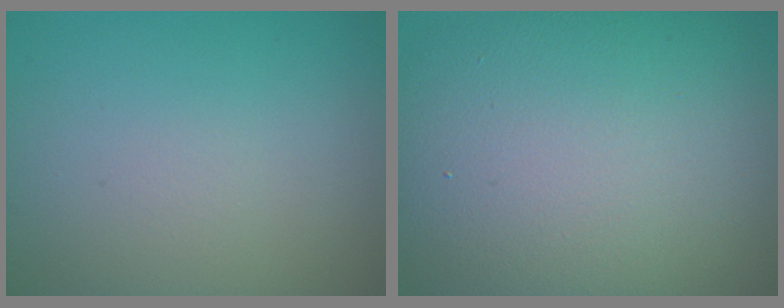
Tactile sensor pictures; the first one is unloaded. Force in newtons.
{"total": 16.2, "press": 16.2, "slide": 0.6}